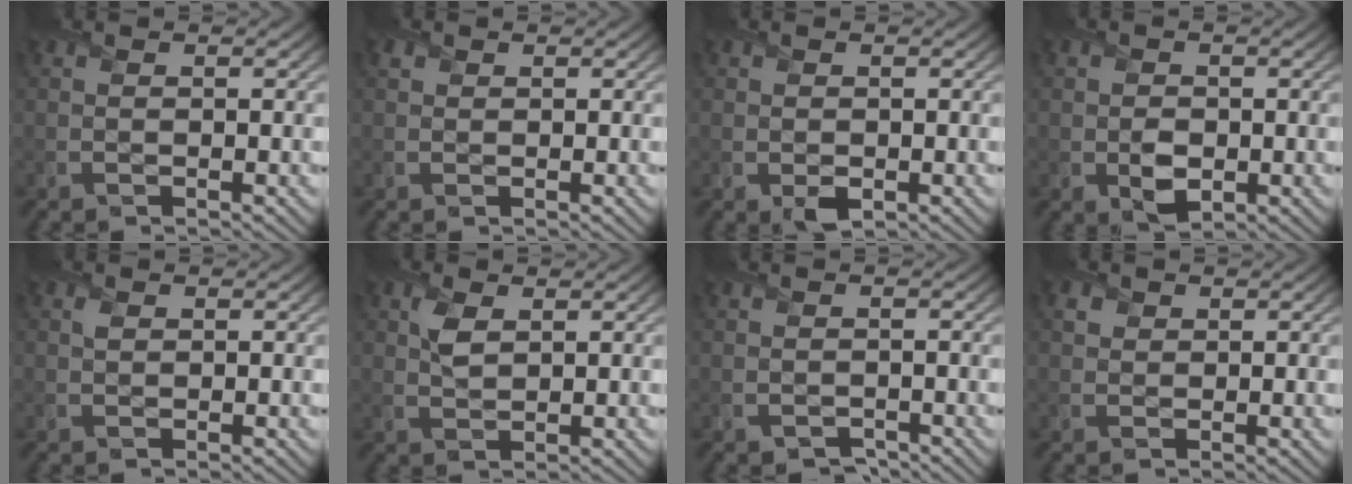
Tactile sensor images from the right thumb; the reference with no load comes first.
{"total": 0.9, "force": [0.5, 0.8, 0.2], "torque": [-0.003, -0.001, 0.006]}
{"total": 1.7, "force": [-0.5, 1.3, 1.0], "torque": [-0.022, -0.011, -0.006]}
{"total": 3.1, "force": [-0.5, 2.5, 1.8], "torque": [-0.038, -0.012, -0.010]}
{"total": 0.9, "force": [0.4, 0.6, 0.4], "torque": [-0.014, 0.001, 0.006]}
{"total": 2.8, "force": [1.2, 1.6, 2.0], "torque": [-0.051, 0.002, 0.023]}
{"total": 1.4, "force": [-0.9, 1.0, 0.4], "torque": [-0.006, -0.009, -0.018]}
{"total": 1.6, "force": [0.6, 1.4, 0.4], "torque": [-0.008, -0.002, 0.009]}